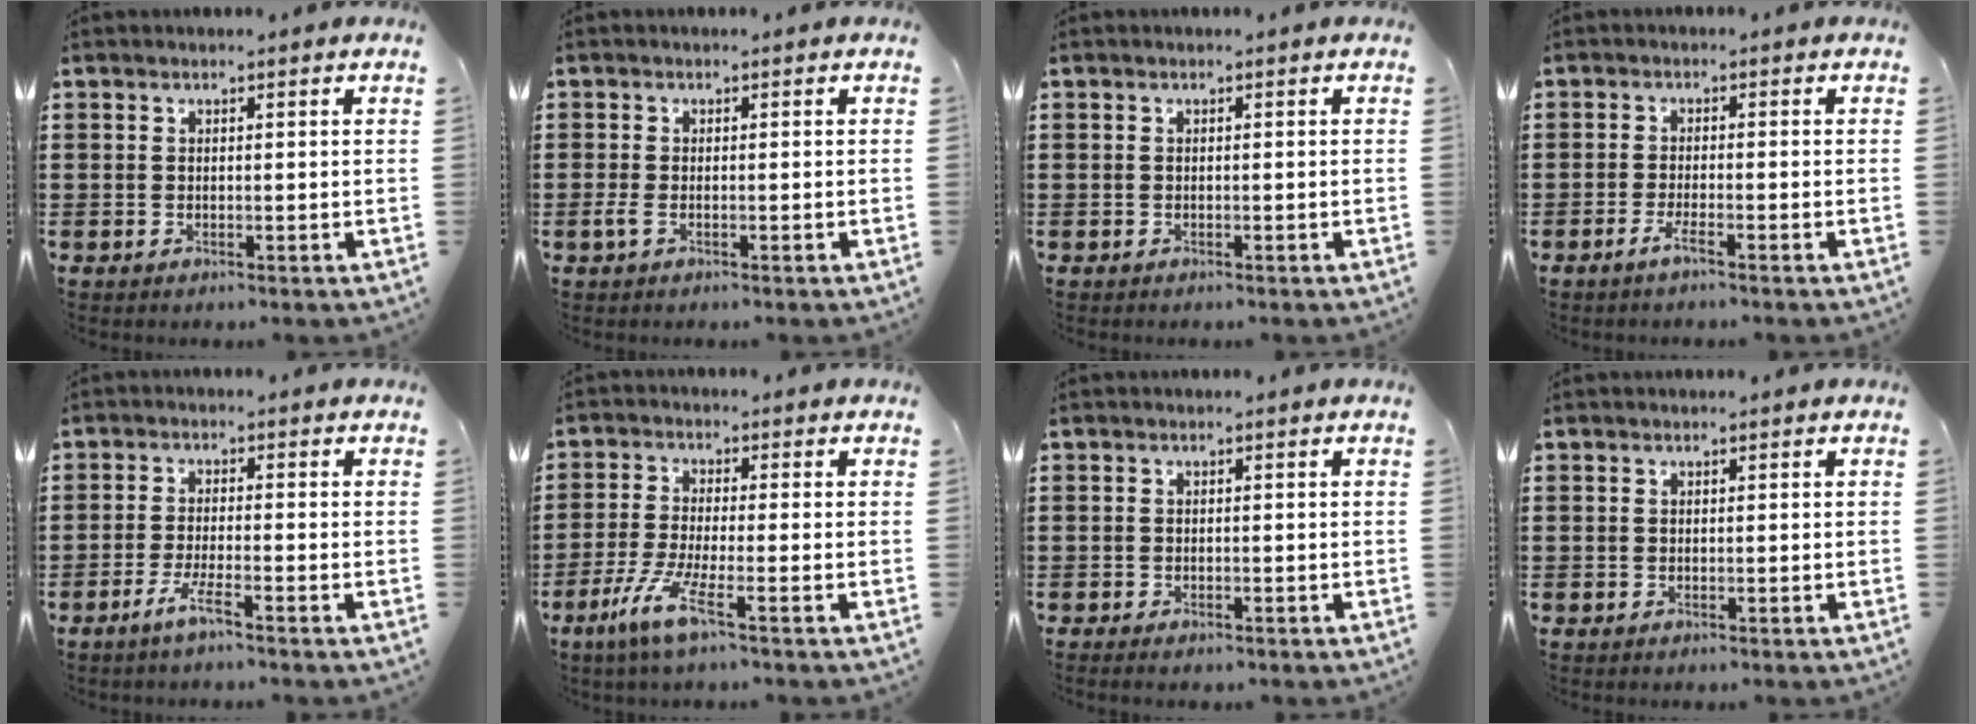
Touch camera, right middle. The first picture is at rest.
{"total": 1.2, "force": [-0.3, 0.4, 1.1], "torque": [-0.028, -0.005, -0.007]}
{"total": 0.0}
{"total": 2.1, "force": [-1.2, 0.1, 1.8], "torque": [-0.038, -0.003, -0.025]}
{"total": 3.9, "force": [-2.2, 0.2, 3.1], "torque": [-0.065, -0.004, -0.044]}
{"total": 6.3, "force": [-3.2, 0.6, 5.4], "torque": [-0.122, -0.015, -0.064]}
{"total": 1.0, "force": [-1.0, 0.1, 0.1], "torque": [-0.004, 0.001, -0.021]}
{"total": 0.0}